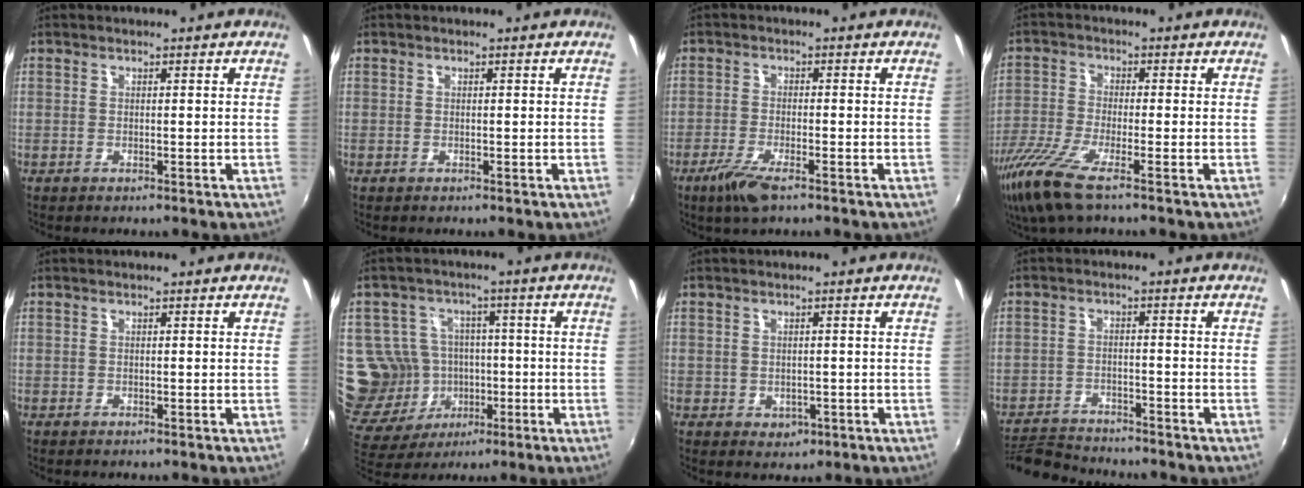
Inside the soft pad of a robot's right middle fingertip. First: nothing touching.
{"total": 0.0}
{"total": 5.5, "force": [-3.6, 0.9, 4.0], "torque": [-0.099, -0.013, -0.071]}
{"total": 9.4, "force": [-6.5, 1.1, 6.8], "torque": [-0.162, -0.032, -0.130]}
{"total": 0.0}
{"total": 13.8, "force": [-1.4, 12.5, 5.5], "torque": [-0.147, 0.002, -0.007]}
{"total": 2.4, "force": [-0.3, 2.2, 0.9], "torque": [-0.016, -0.002, 0.001]}
{"total": 8.5, "force": [-8.2, 1.7, 1.6], "torque": [-0.060, -0.004, -0.144]}